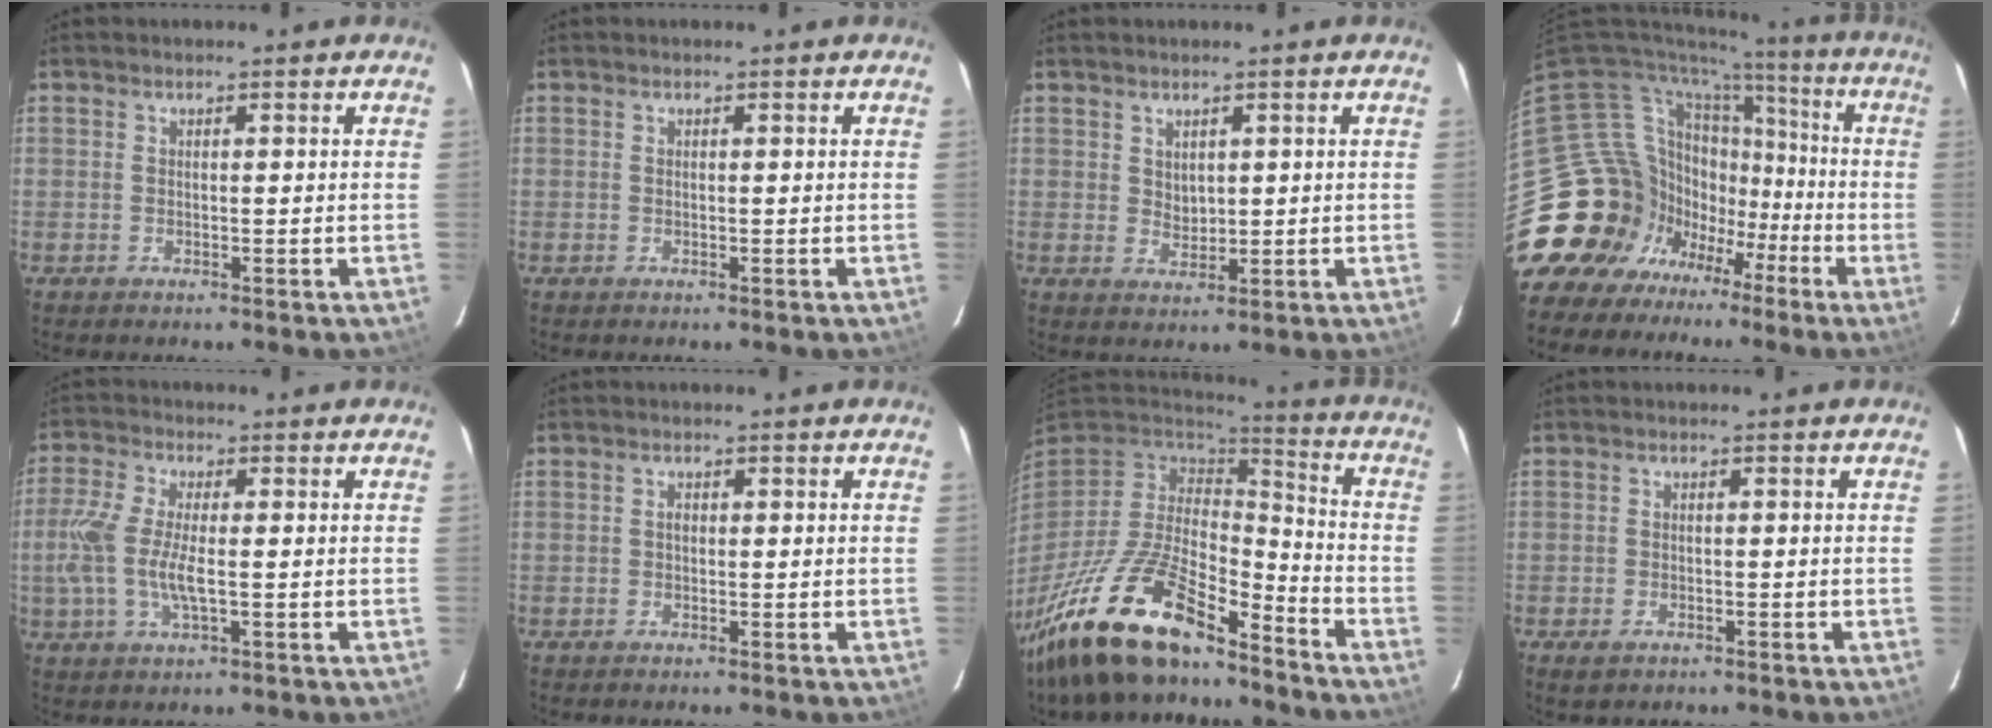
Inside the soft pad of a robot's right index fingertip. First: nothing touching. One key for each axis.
{"total": 0.0}
{"total": 2.4, "fx": 1.3, "fy": 1.8, "fz": 1.1, "tx": -0.014, "ty": -0.001, "tz": 0.026}
{"total": 16.3, "fx": -7.4, "fy": 14.0, "fz": 3.8, "tx": -0.095, "ty": 0.032, "tz": -0.121}
{"total": 8.7, "fx": -0.9, "fy": 2.8, "fz": 8.2, "tx": -0.178, "ty": -0.003, "tz": -0.021}
{"total": 0.7, "fx": 0.0, "fy": 0.6, "fz": 0.4, "tx": -0.005, "ty": 0.004, "tz": -0.001}
{"total": 22.4, "fx": -16.2, "fy": 7.0, "fz": 13.8, "tx": -0.280, "ty": -0.039, "tz": -0.292}
{"total": 2.5, "fx": -1.5, "fy": 1.5, "fz": 1.3, "tx": -0.026, "ty": -0.005, "tz": -0.024}